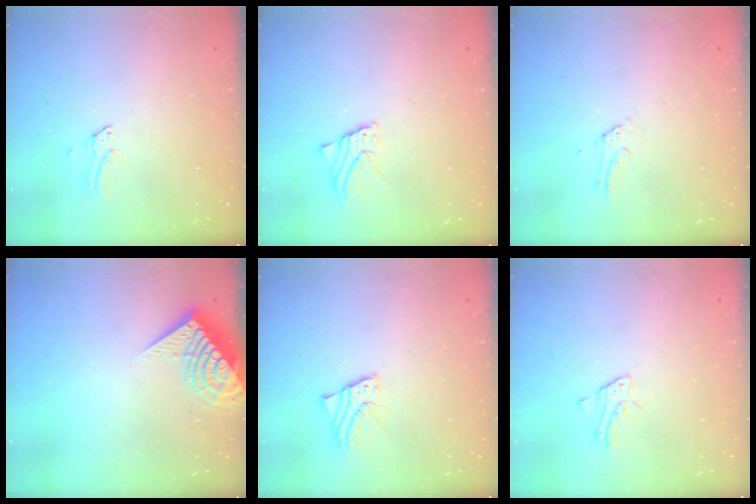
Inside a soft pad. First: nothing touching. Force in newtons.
{"total": 3.2, "press": 3.2, "slide": 0.1}
{"total": 3.0, "press": 3.0, "slide": 0.3}
{"total": 9.3, "press": 9.2, "slide": 1.1}
{"total": 2.5, "press": 2.5, "slide": 0.2}
{"total": 2.0, "press": 2.0, "slide": 0.2}